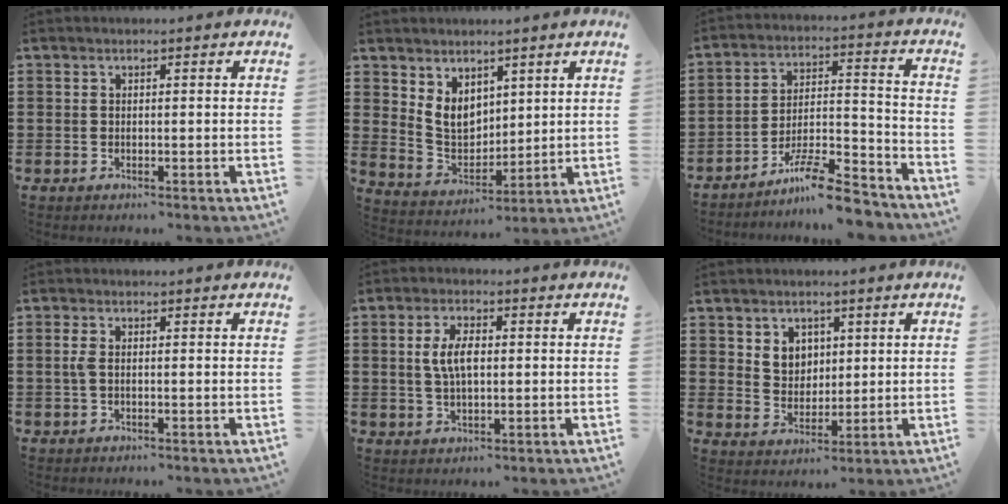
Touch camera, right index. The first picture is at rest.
{"total": 6.0, "force": [3.1, 4.4, 2.7], "torque": [-0.069, 0.001, 0.062]}
{"total": 9.8, "force": [-8.6, 1.2, 4.7], "torque": [-0.068, 0.027, -0.159]}
{"total": 1.9, "force": [-0.1, 0.6, 1.8], "torque": [-0.048, -0.005, -0.008]}
{"total": 5.3, "force": [0.6, 2.3, 4.8], "torque": [-0.103, 0.006, 0.005]}
{"total": 4.4, "force": [2.1, 3.7, 1.1], "torque": [-0.031, 0.009, 0.037]}